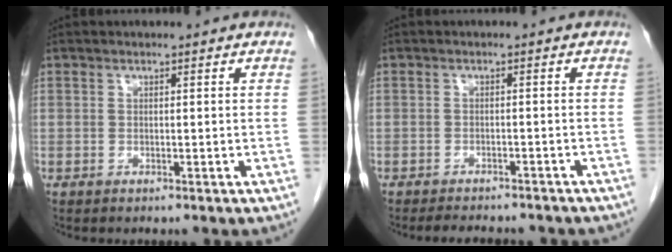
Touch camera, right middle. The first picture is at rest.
{"total": 9.4, "force": [-8.3, 2.6, 3.6], "torque": [-0.048, 0.001, -0.094]}